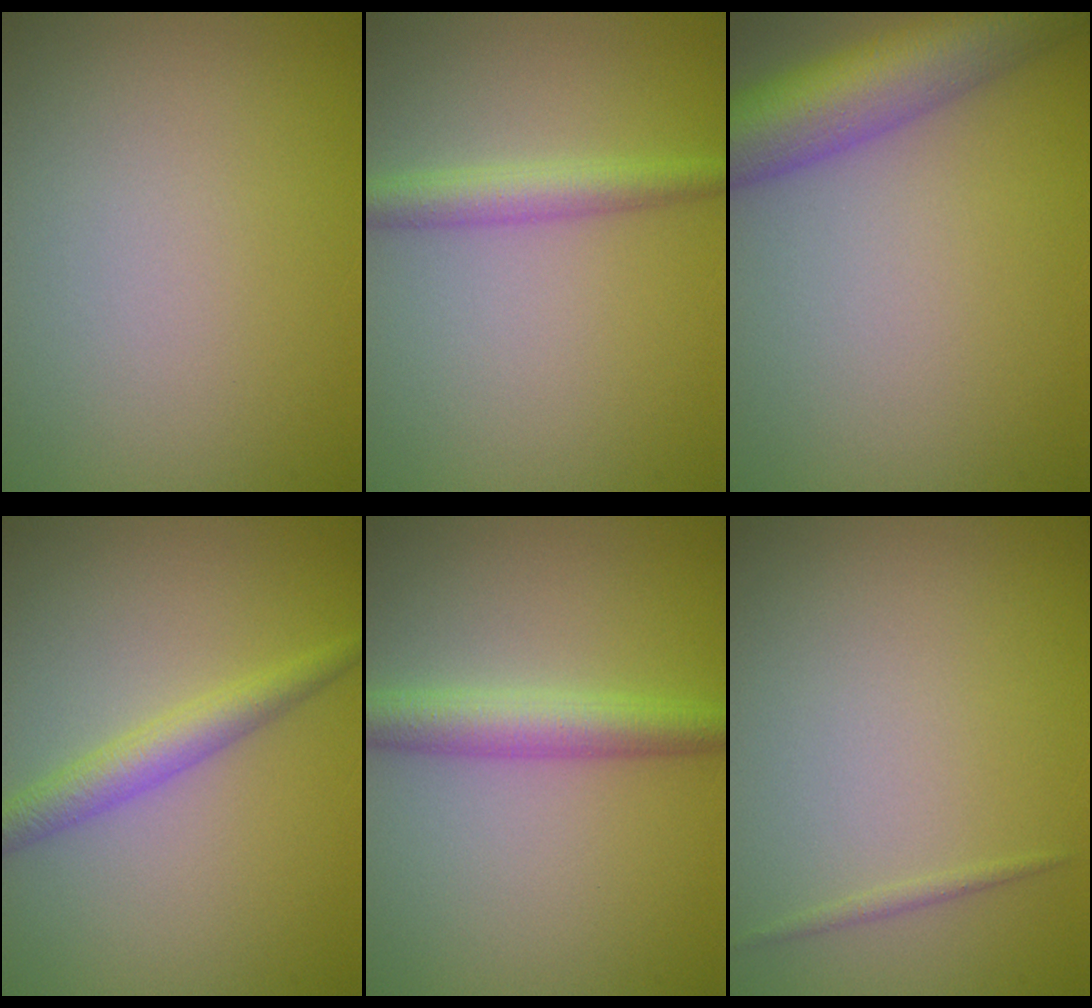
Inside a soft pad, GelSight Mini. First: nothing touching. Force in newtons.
{"total": 2.7, "press": 2.7, "slide": 0.1}
{"total": 7.9, "press": 7.9, "slide": 0.4}
{"total": 2.7, "press": 2.7, "slide": 0.1}
{"total": 3.7, "press": 3.7, "slide": 0.1}
{"total": 0.6, "press": 0.6, "slide": 0.1}